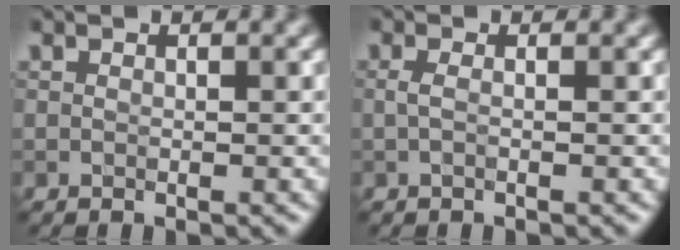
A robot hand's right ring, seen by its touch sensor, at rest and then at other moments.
{"total": 0.9, "force": [0.0, 0.3, 0.9], "torque": [-0.019, 0.000, -0.001]}